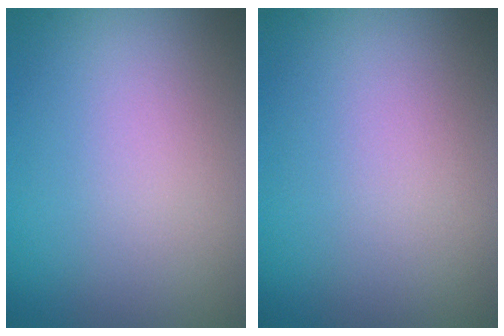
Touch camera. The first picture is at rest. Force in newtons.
{"total": 0.0}